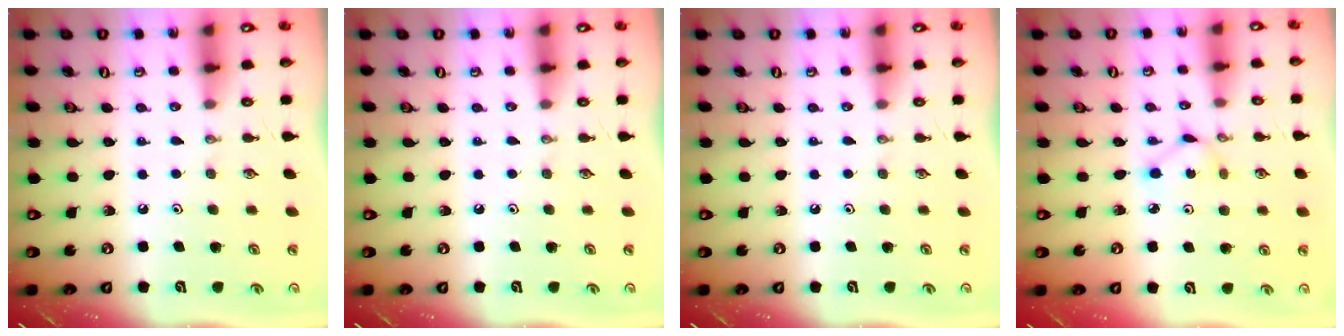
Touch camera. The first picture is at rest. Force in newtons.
{"total": 0.0}
{"total": 0.0}
{"total": 3.0, "press": 3.0, "slide": 0.1}